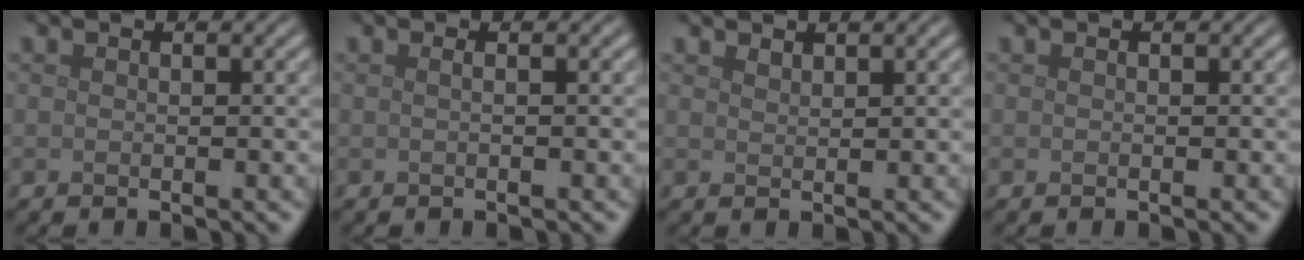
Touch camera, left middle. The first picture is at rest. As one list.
[{"total": 0.8, "force": [0.1, 0.4, 0.7], "torque": [-0.009, 0.001, -0.006]}, {"total": 0.8, "force": [0.8, 0.2, 0.2], "torque": [-0.002, -0.002, 0.017]}, {"total": 0.0}]